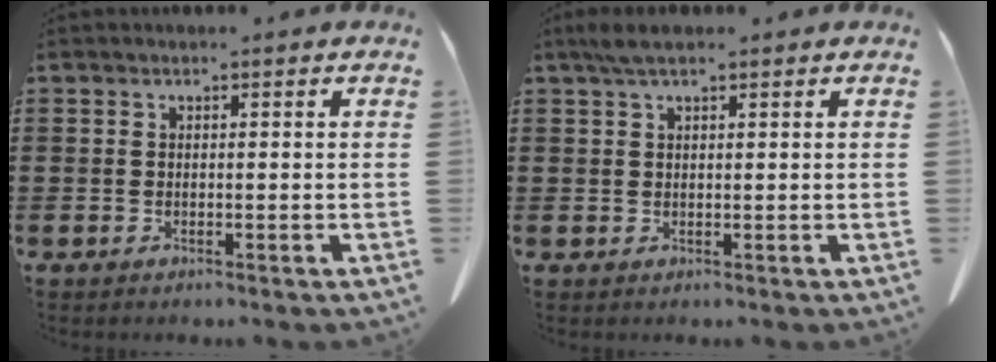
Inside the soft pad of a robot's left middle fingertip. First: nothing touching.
{"total": 2.1, "force": [1.4, 0.7, 1.5], "torque": [-0.034, 0.001, 0.027]}